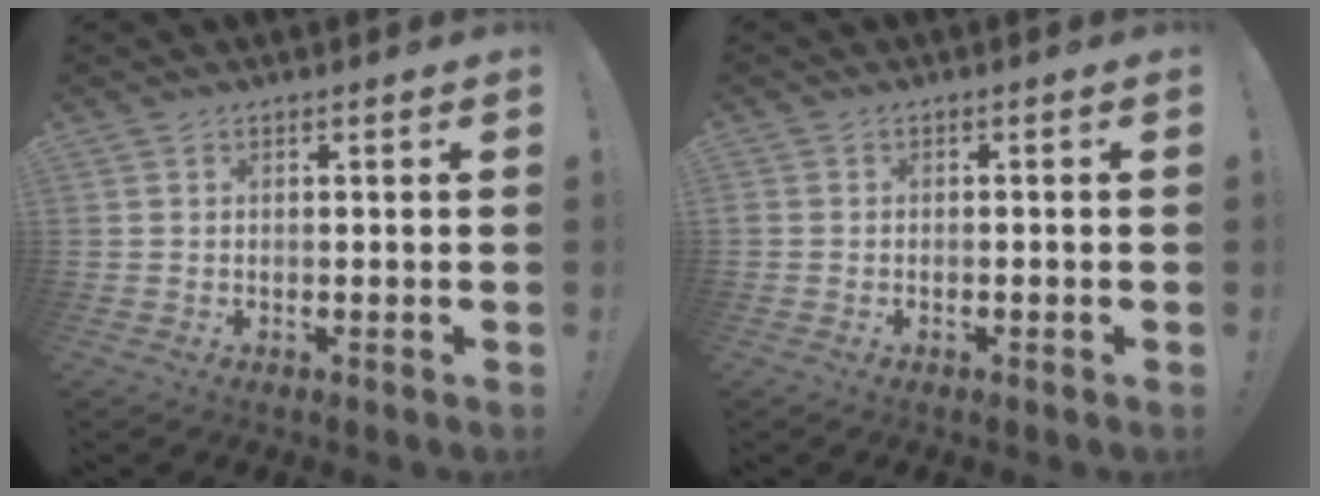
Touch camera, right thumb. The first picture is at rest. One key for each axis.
{"total": 0.9, "fx": -0.8, "fy": 0.3, "fz": 0.3, "tx": -0.003, "ty": 0.000, "tz": -0.014}